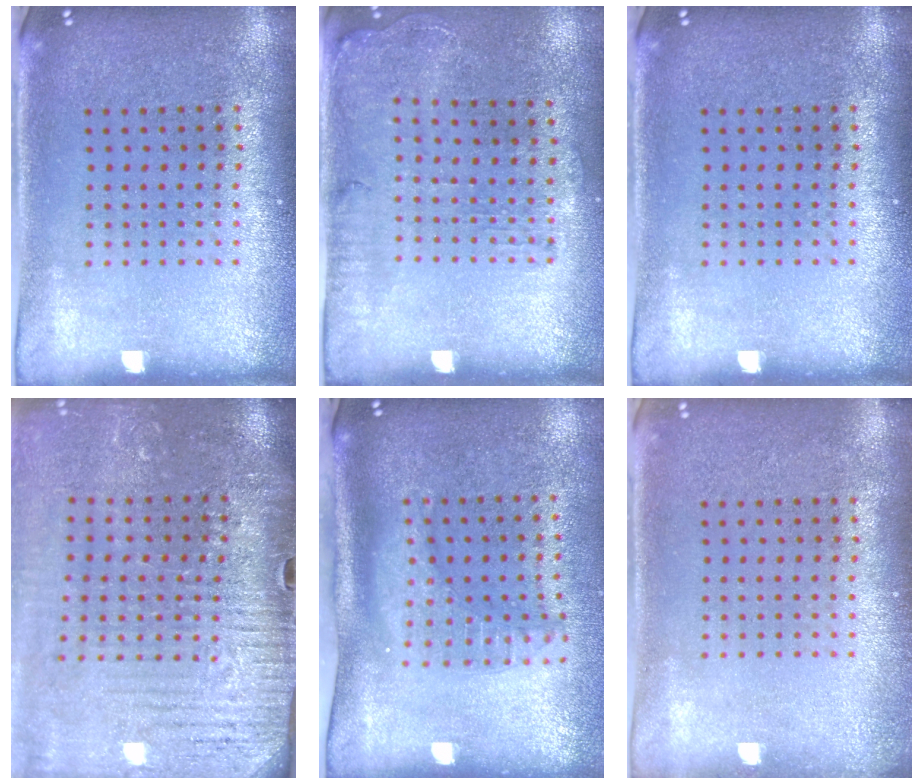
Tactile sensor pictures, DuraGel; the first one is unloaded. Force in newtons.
{"total": 1.3, "press": 1.2, "slide": 0.5}
{"total": 0.0}
{"total": 4.1, "press": 3.8, "slide": 1.4}
{"total": 2.0, "press": 1.6, "slide": 1.3}
{"total": 0.8, "press": 0.8, "slide": 0.1}